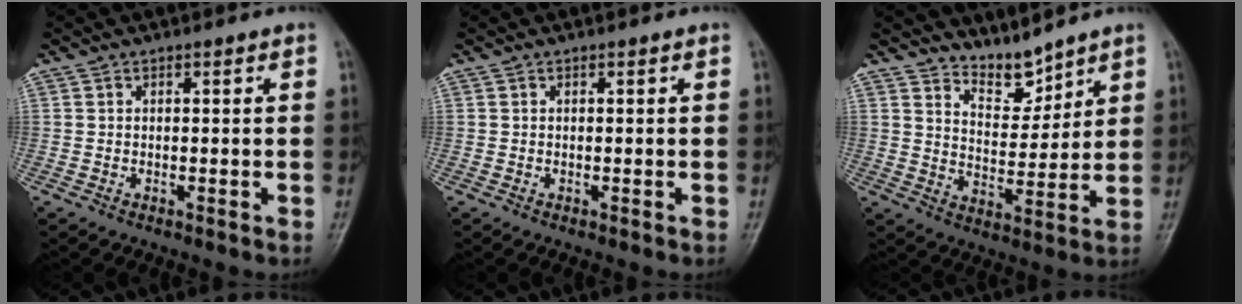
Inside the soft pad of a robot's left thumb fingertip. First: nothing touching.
{"total": 0.0}
{"total": 6.2, "force": [5.8, 2.0, 1.1], "torque": [0.004, -0.058, 0.115]}